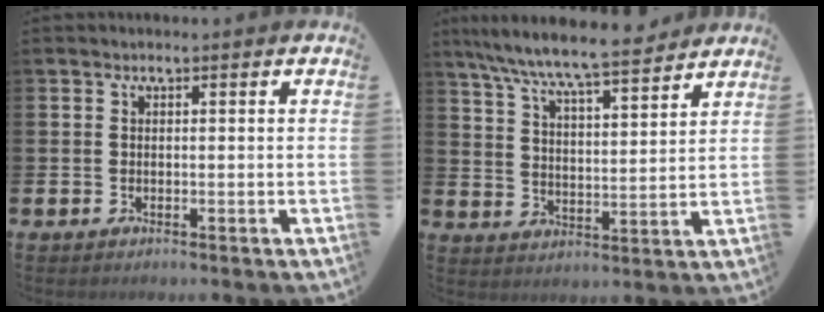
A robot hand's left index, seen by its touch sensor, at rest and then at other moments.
{"total": 8.3, "force": [7.8, 0.4, 2.8], "torque": [-0.084, -0.051, 0.138]}